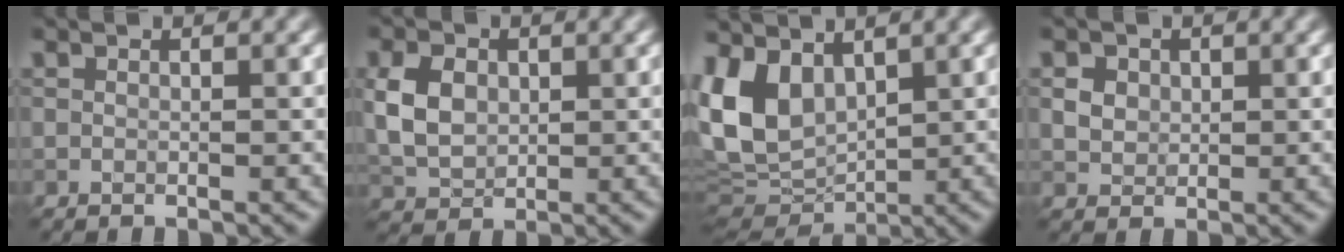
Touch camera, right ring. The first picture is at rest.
{"total": 4.9, "force": [0.6, 3.7, 3.2], "torque": [-0.075, 0.004, 0.012]}
{"total": 8.8, "force": [2.4, 5.6, 6.3], "torque": [-0.156, -0.003, 0.043]}
{"total": 2.3, "force": [0.8, 1.8, 1.0], "torque": [-0.025, 0.001, 0.026]}